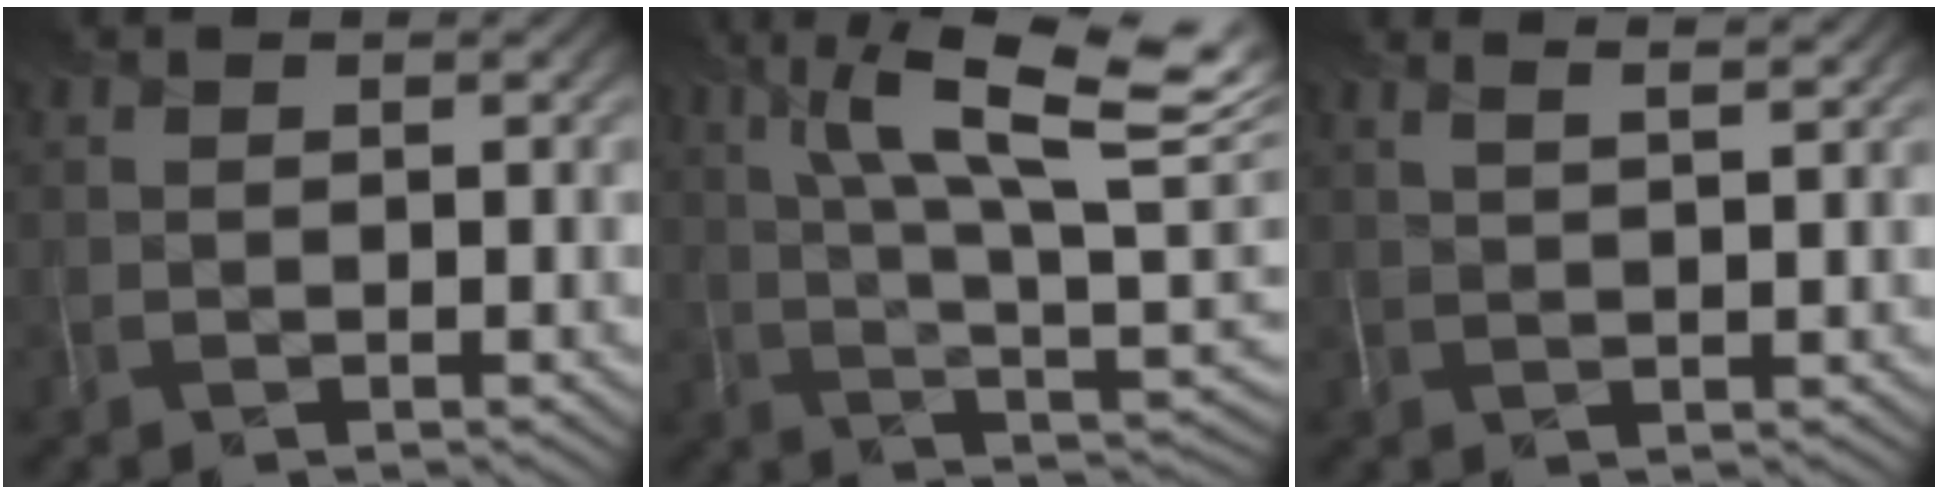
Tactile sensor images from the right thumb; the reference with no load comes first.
{"total": 16.1, "force": [6.6, 4.7, 14.0], "torque": [-0.236, 0.006, 0.122]}
{"total": 4.6, "force": [3.1, 1.3, 3.1], "torque": [-0.028, 0.020, 0.026]}